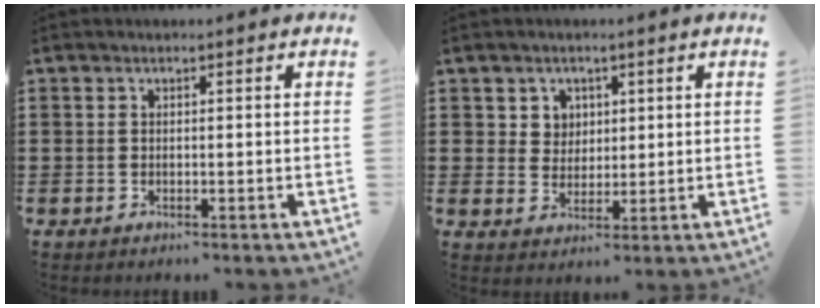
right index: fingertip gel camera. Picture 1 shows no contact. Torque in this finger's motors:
{"motor_torque": [0.02, 0.00, 0.01, 0.02]}